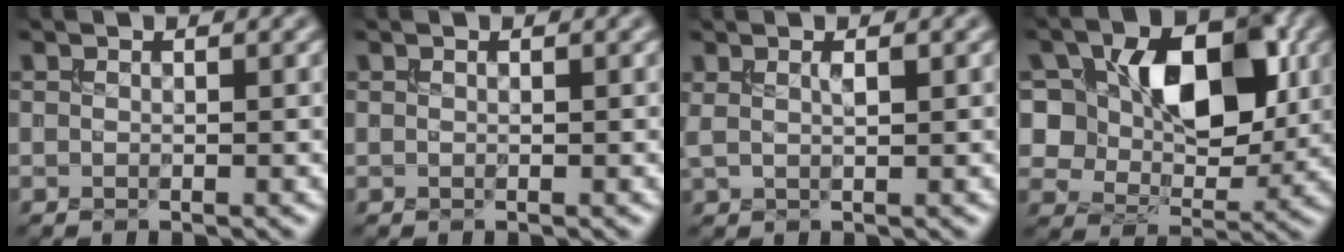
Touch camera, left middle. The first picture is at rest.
{"total": 0.0}
{"total": 1.2, "force": [0.5, 0.0, 1.1], "torque": [-0.024, -0.001, 0.009]}
{"total": 9.8, "force": [2.1, 6.4, 7.1], "torque": [-0.113, -0.001, 0.034]}